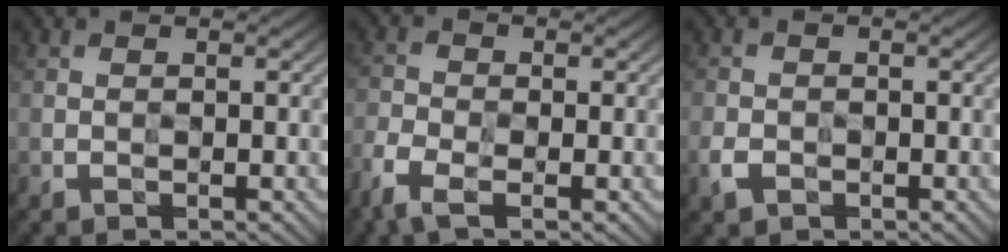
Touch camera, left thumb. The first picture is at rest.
{"total": 4.6, "force": [-3.0, 1.9, 2.9], "torque": [-0.068, -0.011, -0.070]}
{"total": 1.8, "force": [-1.0, 1.4, 0.7], "torque": [-0.013, -0.002, -0.025]}